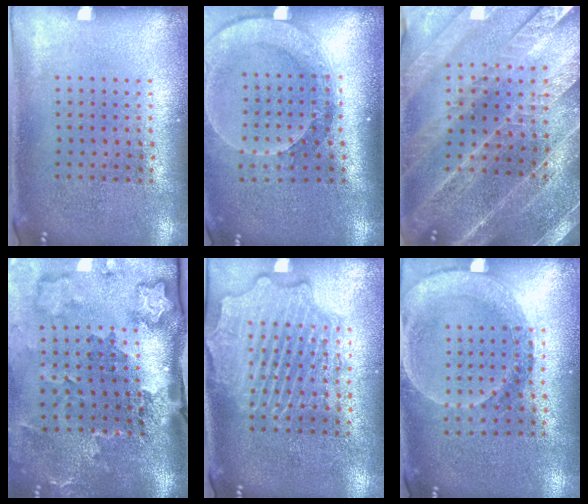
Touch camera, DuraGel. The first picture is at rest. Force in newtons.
{"total": 2.5, "press": 1.9, "slide": 1.6}
{"total": 3.2, "press": 3.1, "slide": 0.8}
{"total": 3.5, "press": 2.2, "slide": 2.7}
{"total": 4.1, "press": 4.1, "slide": 0.6}
{"total": 1.6, "press": 1.5, "slide": 0.6}